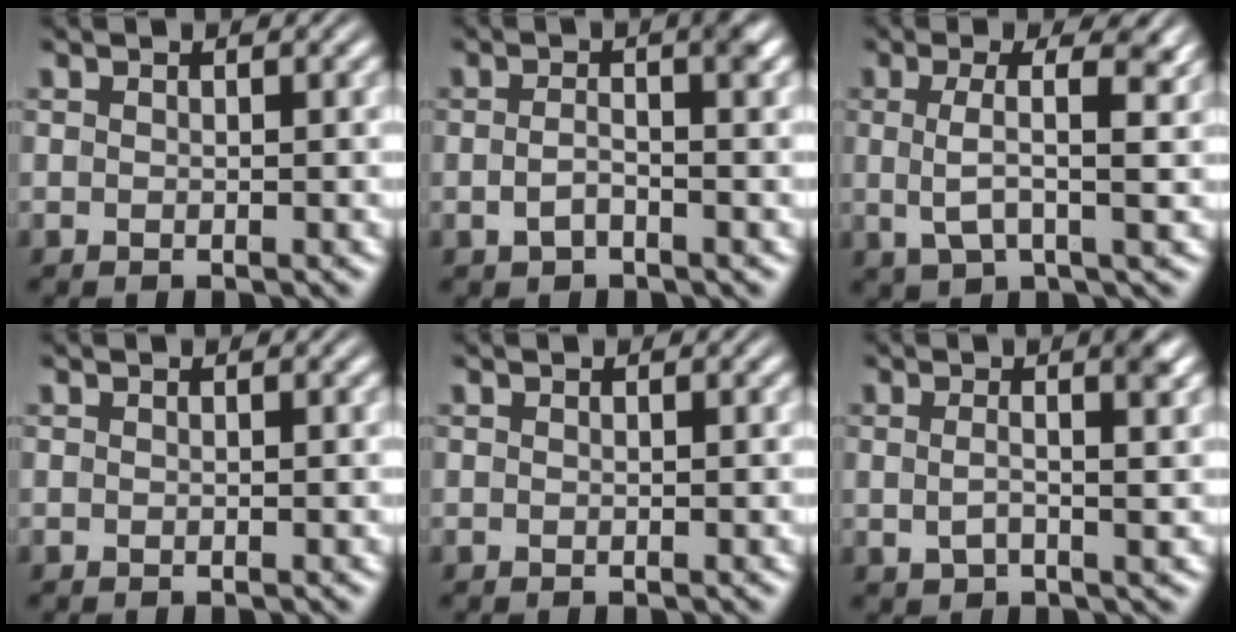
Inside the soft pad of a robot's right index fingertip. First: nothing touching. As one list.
[{"total": 2.6, "force": [-0.8, 0.5, 2.4], "torque": [-0.038, -0.005, -0.011]}, {"total": 4.1, "force": [0.7, 1.2, 3.8], "torque": [-0.064, -0.002, 0.016]}, {"total": 0.0}, {"total": 0.0}, {"total": 3.1, "force": [0.4, 0.7, 3.0], "torque": [-0.048, -0.002, 0.013]}]